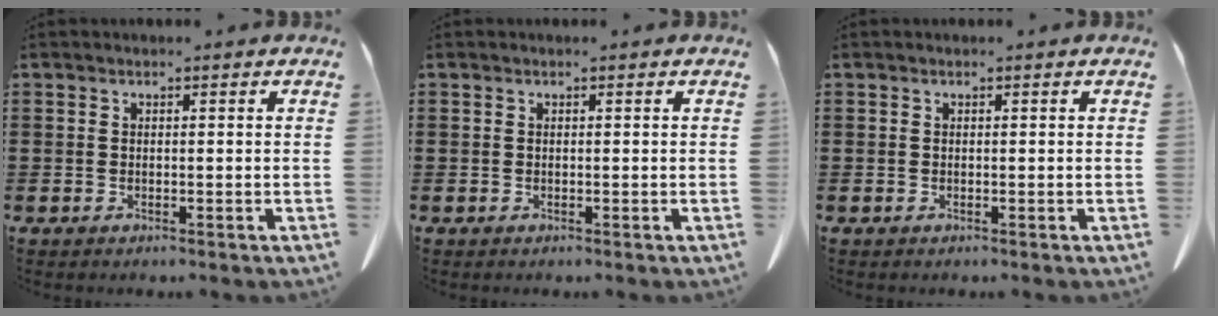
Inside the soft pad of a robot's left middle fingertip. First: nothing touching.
{"total": 0.0}
{"total": 0.0}